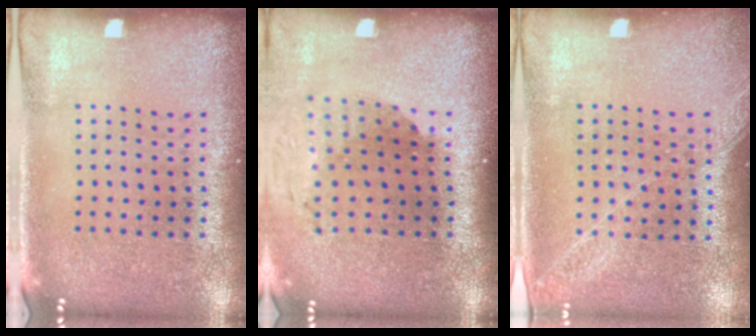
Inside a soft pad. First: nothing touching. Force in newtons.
{"total": 1.9, "press": 1.4, "slide": 1.3}
{"total": 1.2, "press": 1.1, "slide": 0.1}